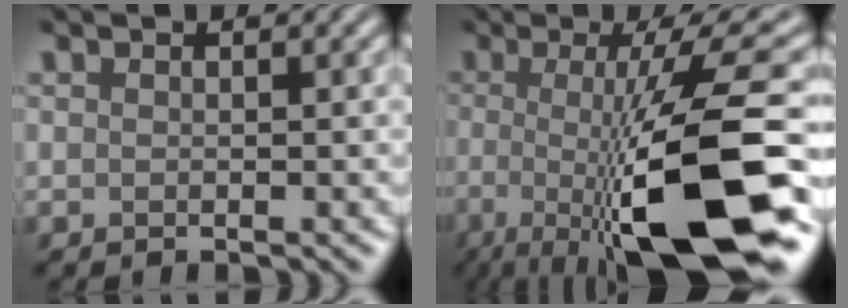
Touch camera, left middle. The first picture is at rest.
{"total": 13.2, "force": [-3.2, 3.2, 12.4], "torque": [-0.178, -0.007, -0.059]}